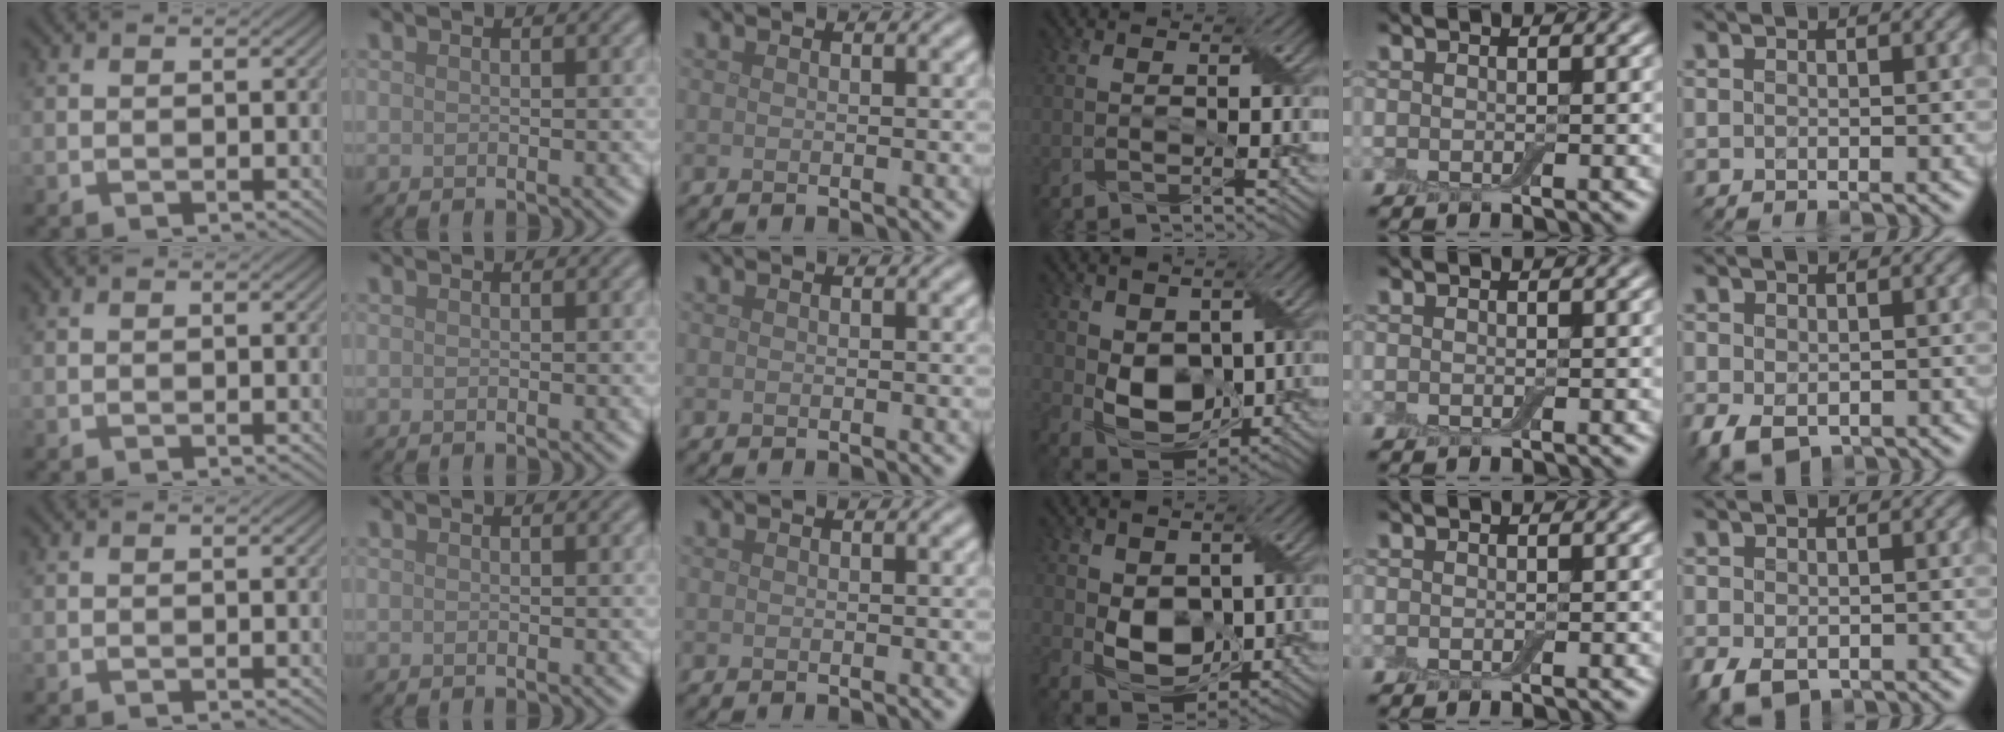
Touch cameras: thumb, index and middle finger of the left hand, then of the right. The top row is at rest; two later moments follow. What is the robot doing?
{"motion": "wrap", "object": "adhesive wrap"}